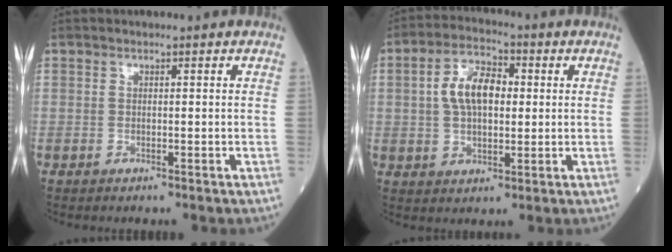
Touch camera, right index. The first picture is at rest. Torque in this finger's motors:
{"motor_torque": [0.22, -0.01, 0.17, 0.12]}